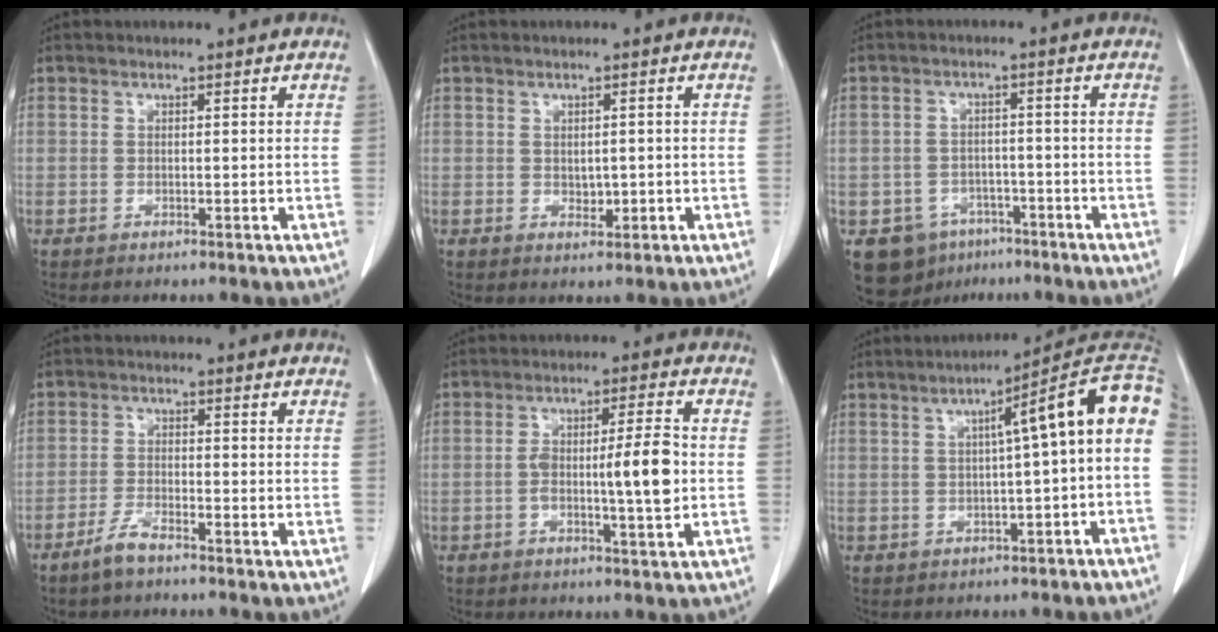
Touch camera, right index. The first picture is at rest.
{"total": 2.0, "force": [-0.2, 1.3, 1.5], "torque": [-0.020, -0.001, 0.002]}
{"total": 7.4, "force": [-4.2, 5.9, 1.4], "torque": [-0.023, 0.010, -0.058]}
{"total": 3.2, "force": [-2.7, 0.4, 1.7], "torque": [-0.037, -0.001, -0.059]}
{"total": 7.9, "force": [-1.0, 0.8, 7.8], "torque": [-0.132, 0.009, -0.018]}
{"total": 11.2, "force": [1.5, 0.2, 11.1], "torque": [-0.141, 0.041, 0.010]}